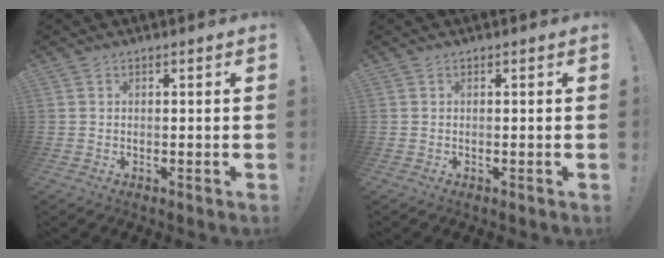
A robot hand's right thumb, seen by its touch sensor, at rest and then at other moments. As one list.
[{"total": 0.0}]